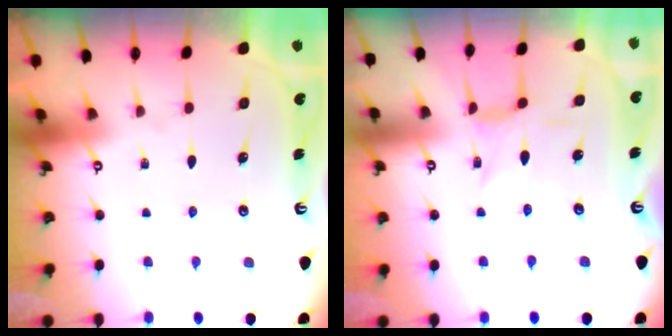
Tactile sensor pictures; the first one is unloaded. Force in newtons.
{"total": 1.5, "press": 1.4, "slide": 0.1}